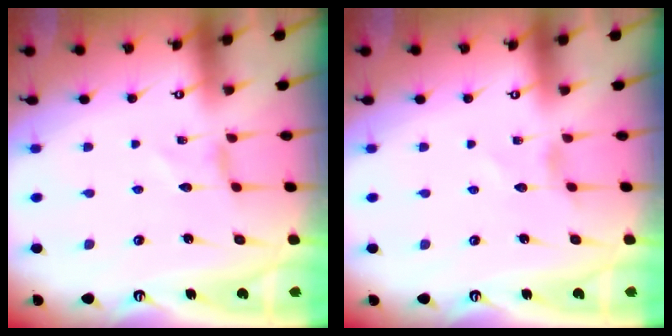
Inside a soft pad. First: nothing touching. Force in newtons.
{"total": 0.9, "press": 0.9, "slide": 0.1}